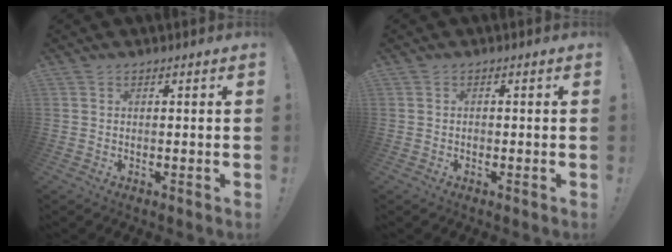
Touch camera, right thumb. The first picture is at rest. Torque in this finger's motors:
{"motor_torque": [0.20, -0.05, 0.03, -0.13, 0.00]}